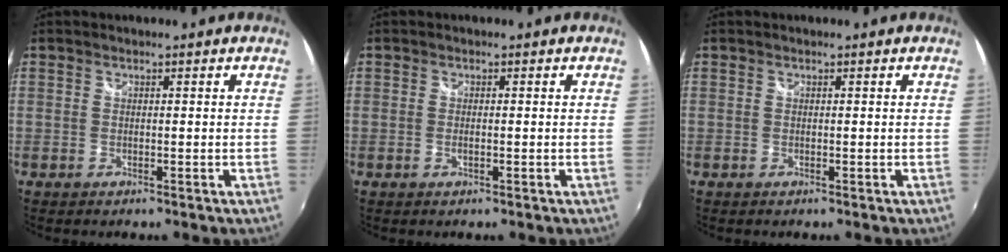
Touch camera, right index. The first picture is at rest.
{"total": 0.9, "force": [-0.2, 0.3, 0.8], "torque": [-0.018, -0.001, -0.004]}
{"total": 0.0}